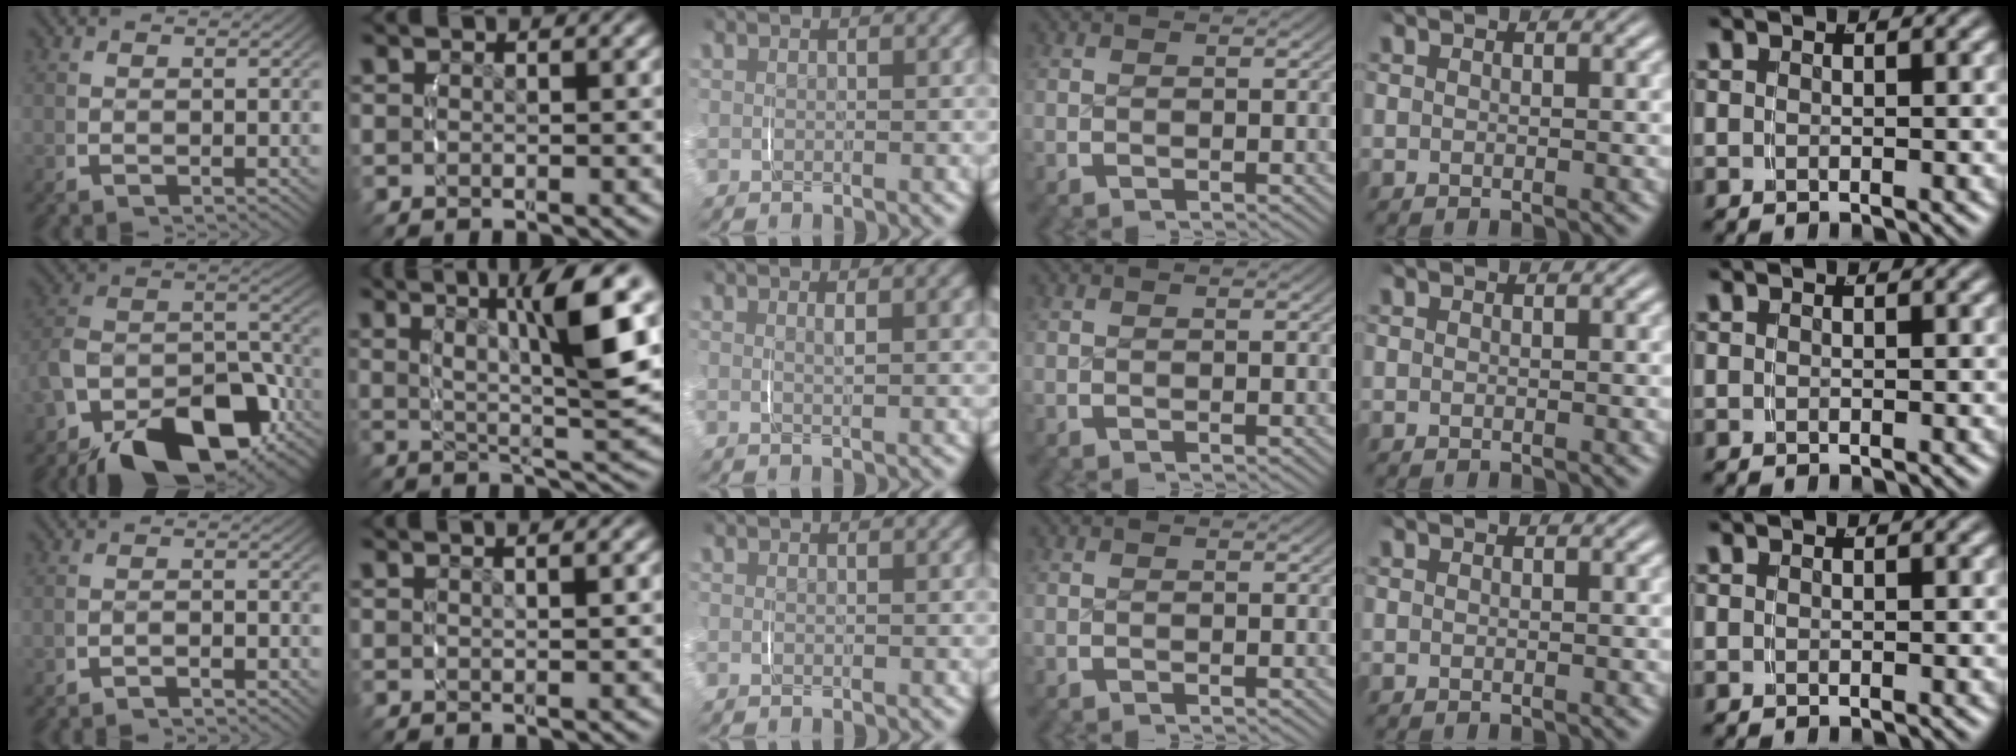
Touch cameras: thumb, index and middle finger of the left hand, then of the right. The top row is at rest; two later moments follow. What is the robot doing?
{"motion": "lift_and_place", "object": "ethernet cable"}